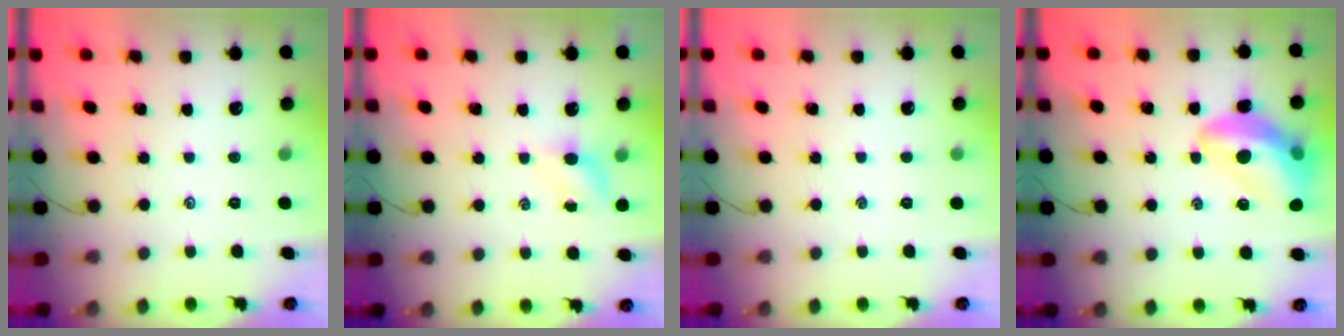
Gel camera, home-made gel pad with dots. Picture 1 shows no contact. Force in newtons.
{"total": 4.8, "press": 4.6, "slide": 1.0}
{"total": 0.0}
{"total": 15.1, "press": 14.8, "slide": 2.9}